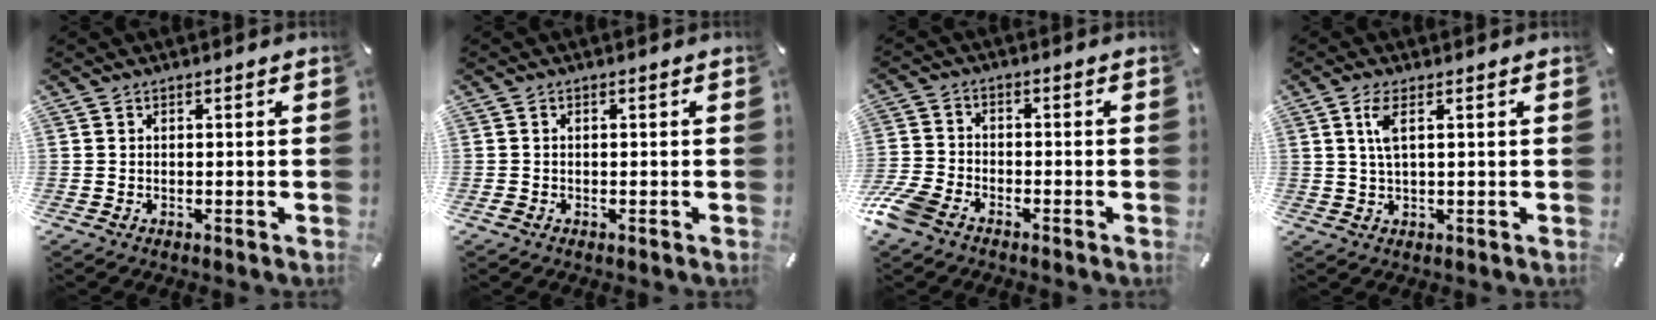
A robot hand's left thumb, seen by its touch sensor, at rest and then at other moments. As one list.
[{"total": 0.5, "force": [-0.3, 0.4, 0.2], "torque": [-0.002, 0.002, -0.006]}, {"total": 6.7, "force": [-4.6, 3.7, 3.2], "torque": [-0.089, 0.011, -0.095]}, {"total": 4.4, "force": [1.5, 1.3, 4.0], "torque": [-0.084, 0.006, 0.024]}]